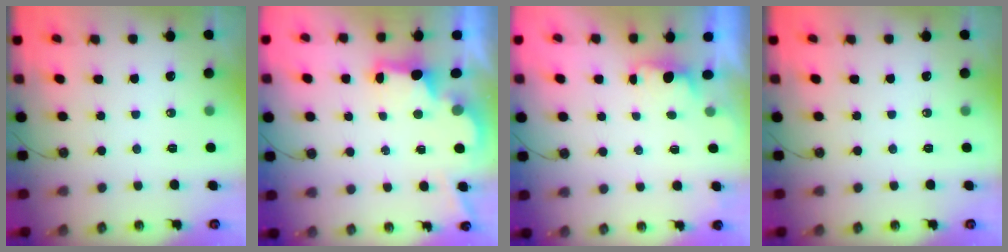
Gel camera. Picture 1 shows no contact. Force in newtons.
{"total": 2.7, "press": 2.6, "slide": 0.7}
{"total": 0.6, "press": 0.1, "slide": 0.6}
{"total": 0.0}